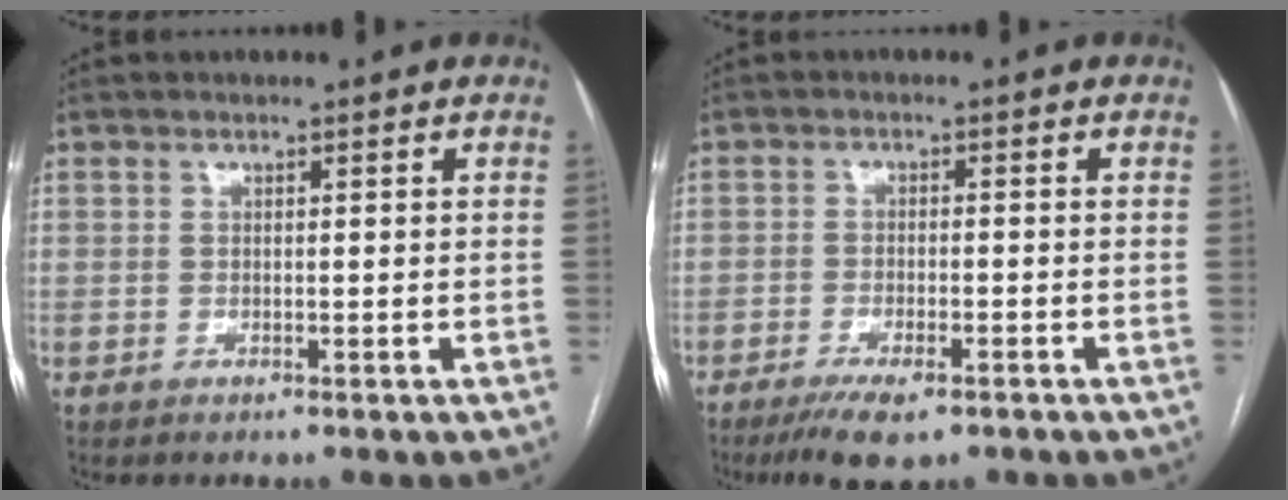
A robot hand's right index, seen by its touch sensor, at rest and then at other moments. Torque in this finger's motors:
{"motor_torque": [0.70, -0.50, 0.17, 0.06]}